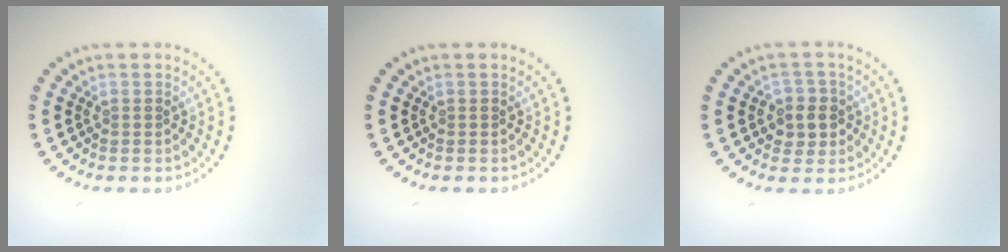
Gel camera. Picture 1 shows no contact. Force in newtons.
{"total": 0.0}
{"total": 2.6, "press": 2.4, "slide": 0.8}